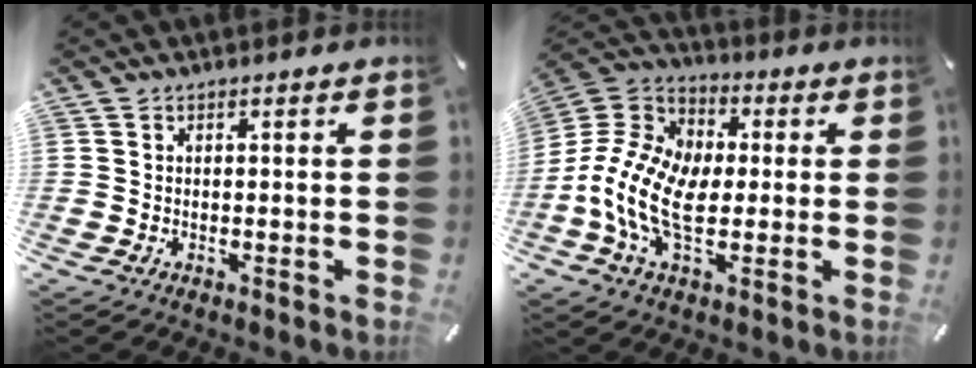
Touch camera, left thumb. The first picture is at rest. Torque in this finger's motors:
{"motor_torque": [1.57, 3.43, 0.71, -0.24, 0.70]}